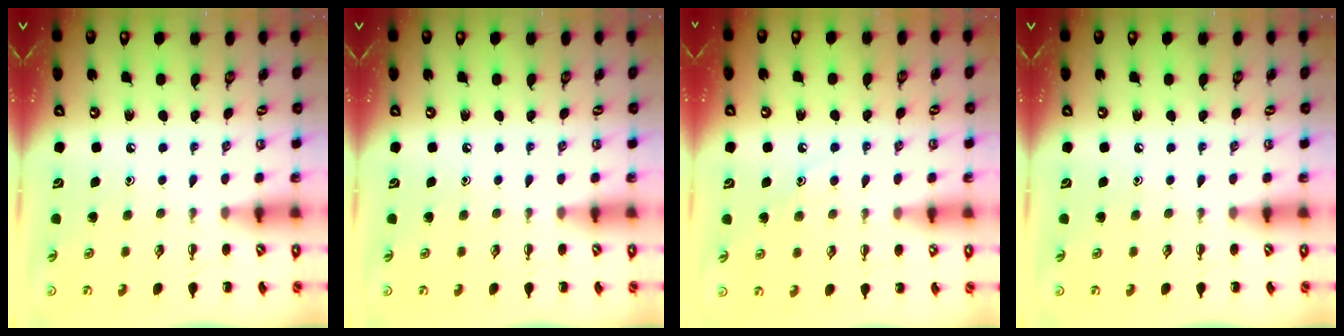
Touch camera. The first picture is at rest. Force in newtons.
{"total": 0.0}
{"total": 8.0, "press": 7.9, "slide": 1.4}
{"total": 0.0}